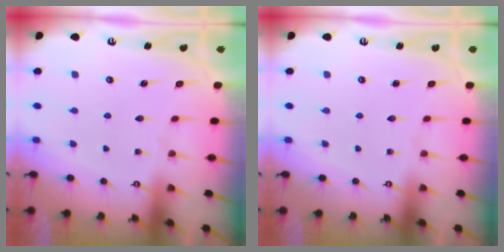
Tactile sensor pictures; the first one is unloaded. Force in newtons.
{"total": 0.0}